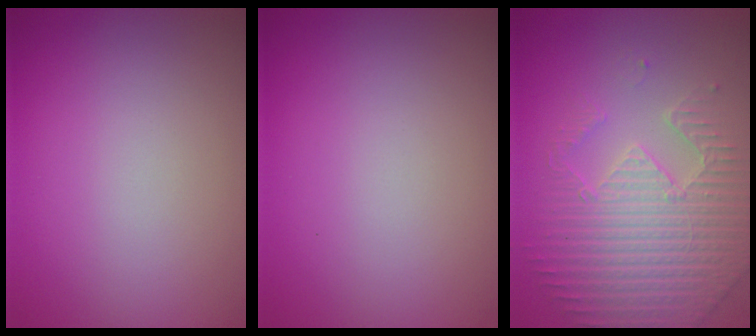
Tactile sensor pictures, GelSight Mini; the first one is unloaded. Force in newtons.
{"total": 0.0}
{"total": 4.8, "press": 4.4, "slide": 1.9}